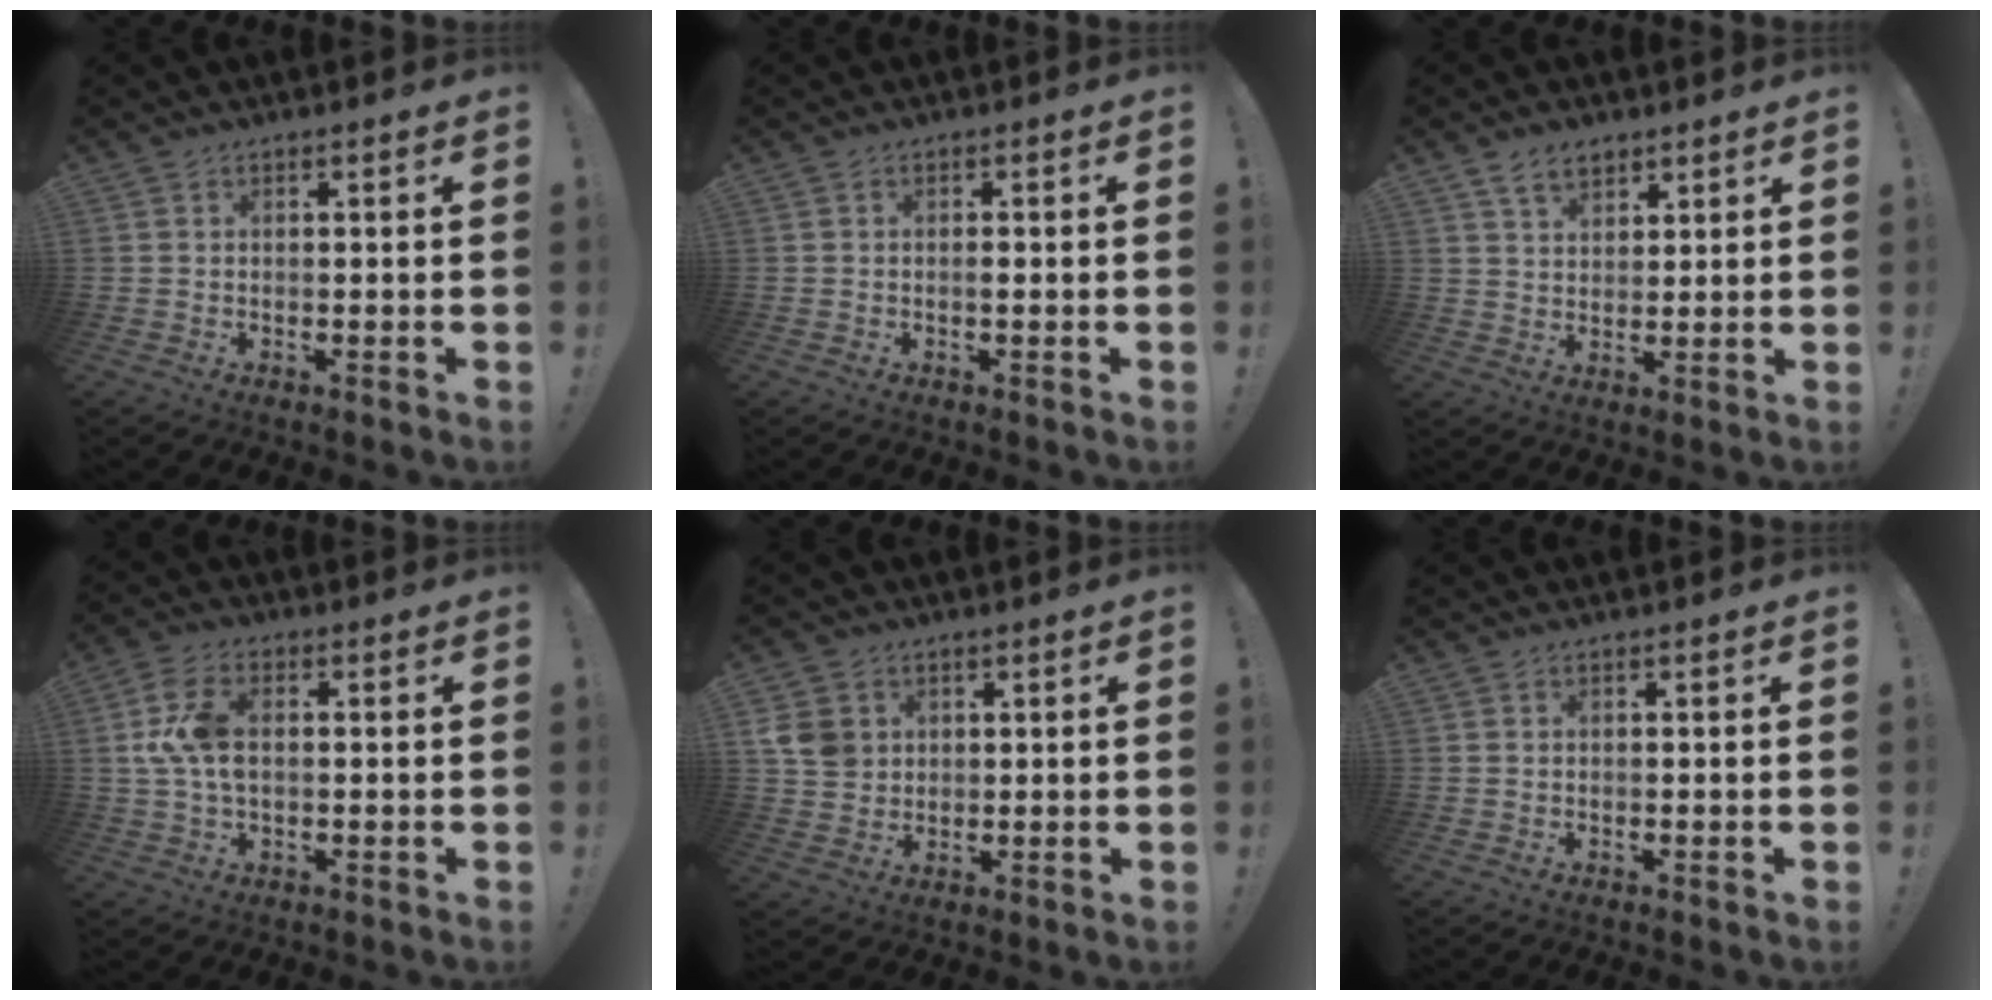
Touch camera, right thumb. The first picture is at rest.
{"total": 0.9, "force": [-0.3, 0.1, 0.9], "torque": [-0.008, -0.002, -0.008]}
{"total": 6.6, "force": [4.4, 4.0, 2.9], "torque": [-0.049, -0.015, 0.082]}
{"total": 10.4, "force": [0.8, 6.3, 8.3], "torque": [-0.165, 0.005, 0.019]}
{"total": 7.1, "force": [2.3, 6.2, 2.7], "torque": [-0.052, -0.010, 0.047]}
{"total": 0.0}